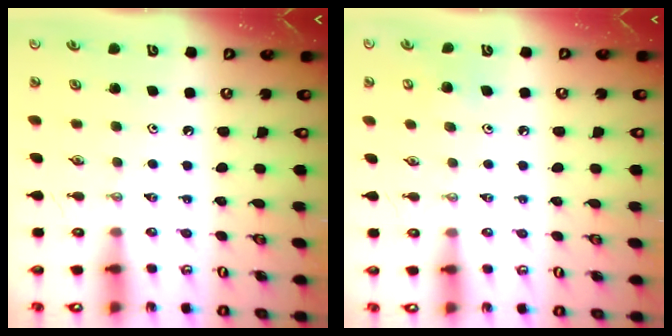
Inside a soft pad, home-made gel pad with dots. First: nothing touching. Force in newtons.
{"total": 5.1, "press": 5.1, "slide": 0.5}